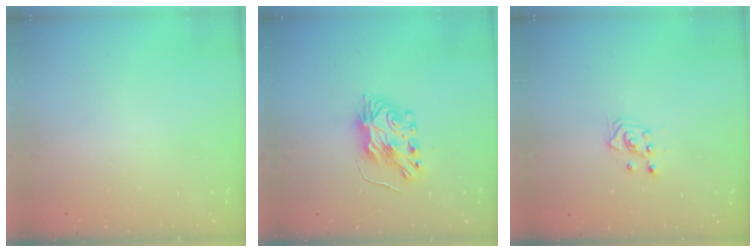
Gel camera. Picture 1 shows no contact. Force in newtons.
{"total": 7.5, "press": 7.5, "slide": 0.6}
{"total": 2.4, "press": 2.2, "slide": 0.8}